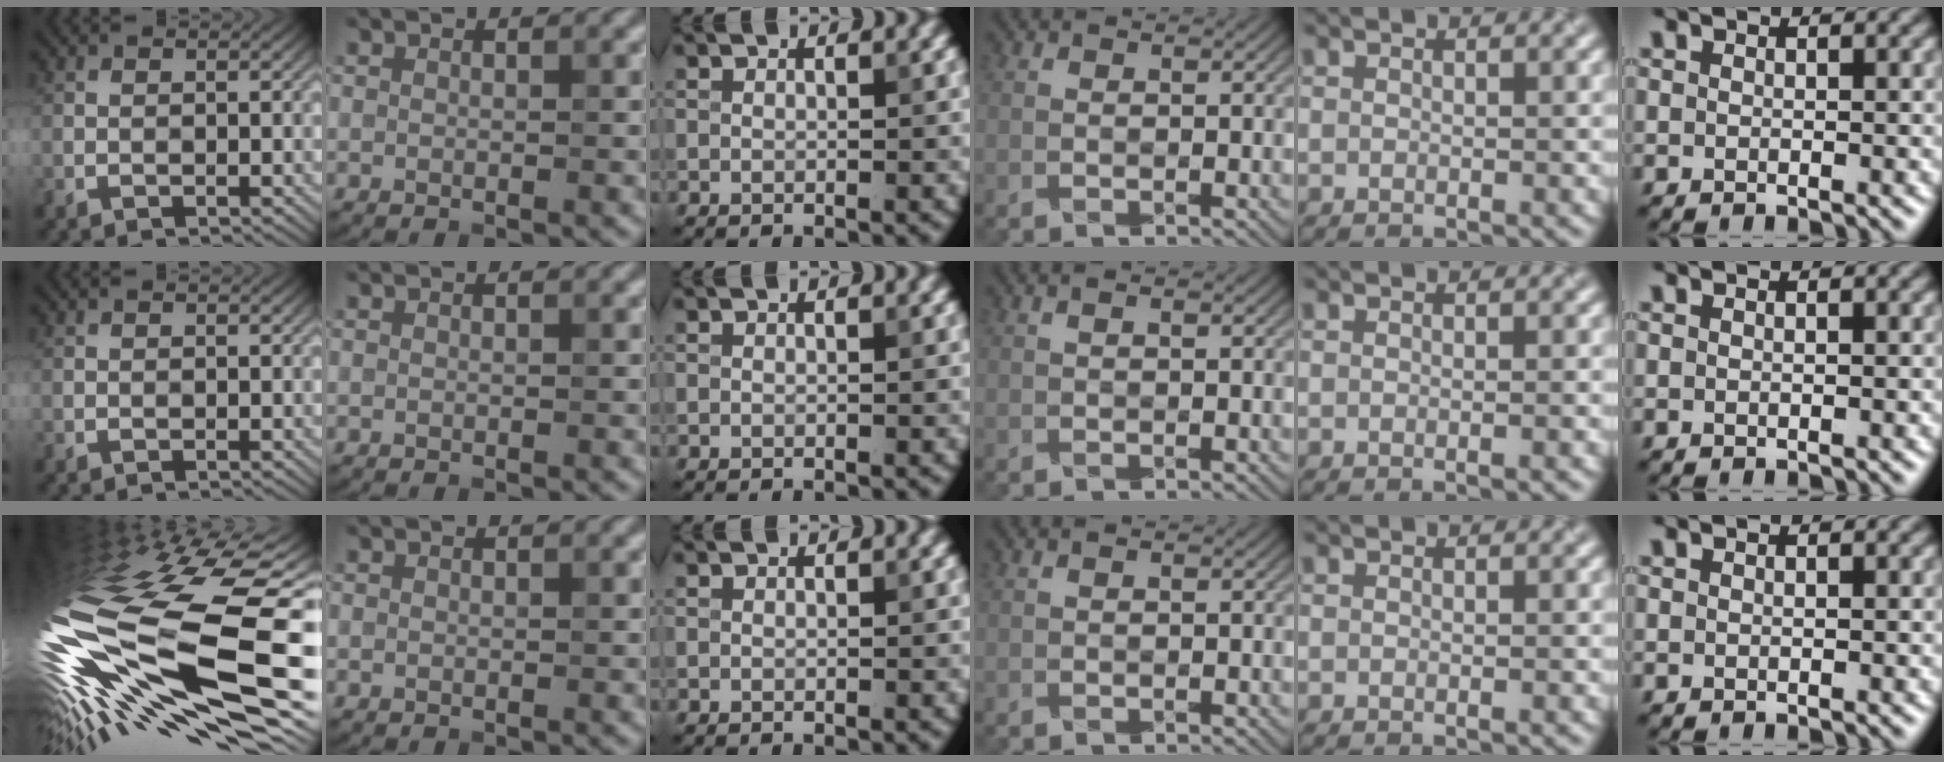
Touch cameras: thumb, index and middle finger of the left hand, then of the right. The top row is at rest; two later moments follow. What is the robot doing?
{"motion": "wrap", "object": "bandana"}